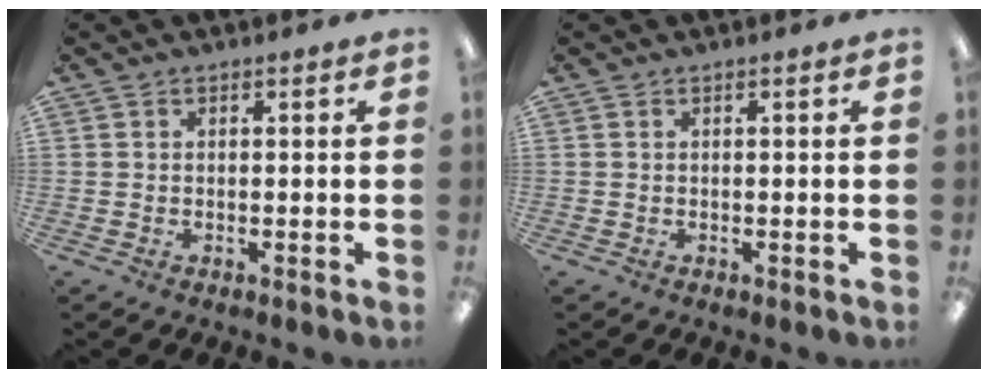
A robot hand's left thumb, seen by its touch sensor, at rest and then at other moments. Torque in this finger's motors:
{"motor_torque": [0.00, 0.00, 0.03, -0.01, 0.00]}